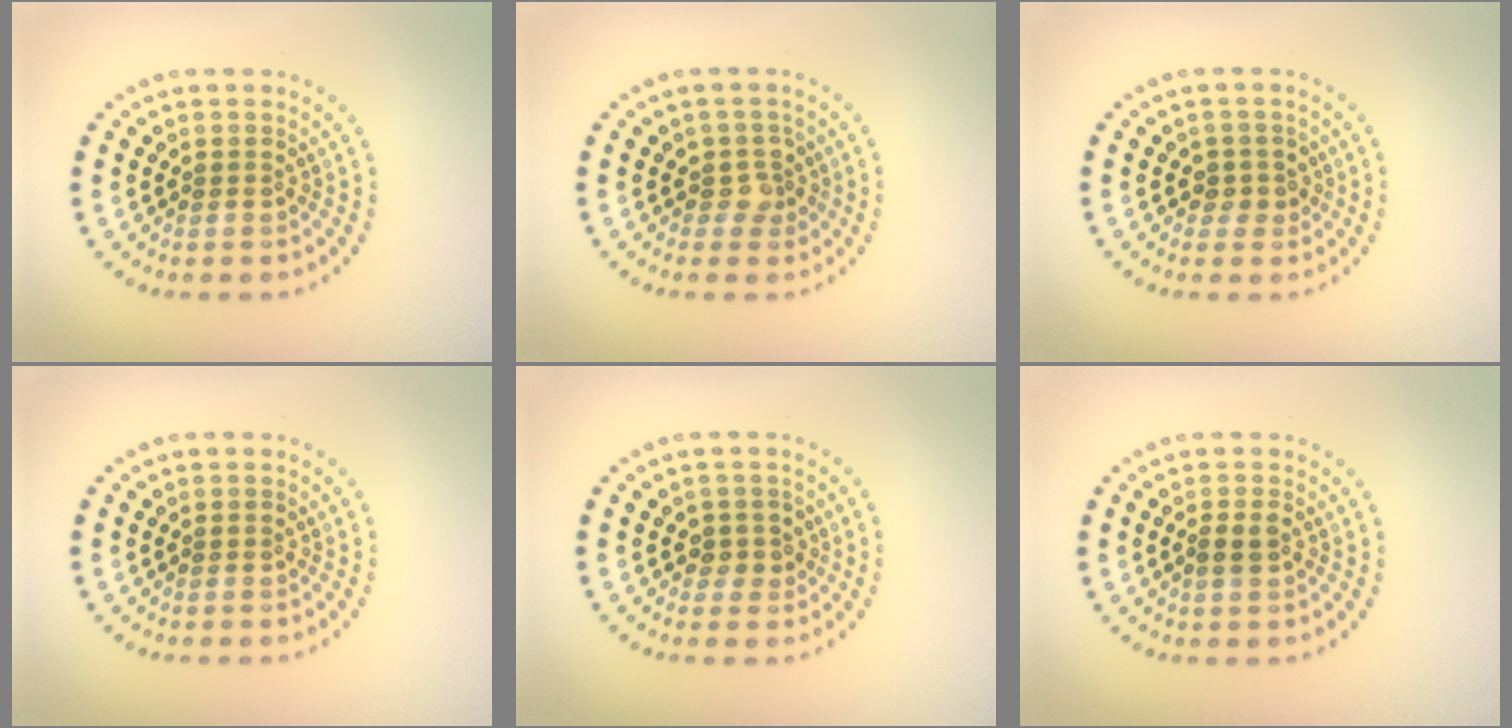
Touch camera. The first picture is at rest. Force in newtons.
{"total": 1.8, "press": 1.4, "slide": 1.1}
{"total": 1.6, "press": 1.4, "slide": 0.8}
{"total": 0.0}
{"total": 1.6, "press": 1.4, "slide": 0.8}
{"total": 1.4, "press": 1.3, "slide": 0.5}